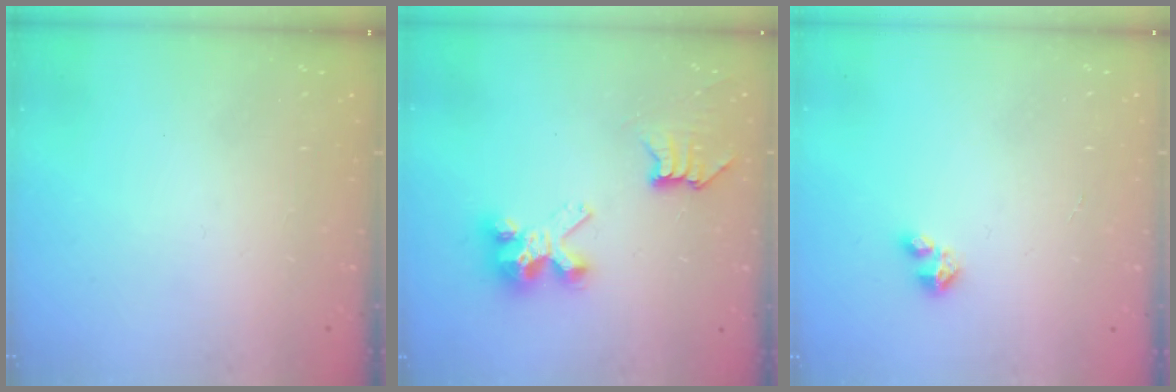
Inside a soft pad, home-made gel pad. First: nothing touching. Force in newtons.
{"total": 7.4, "press": 7.4, "slide": 0.0}
{"total": 2.1, "press": 2.1, "slide": 0.2}